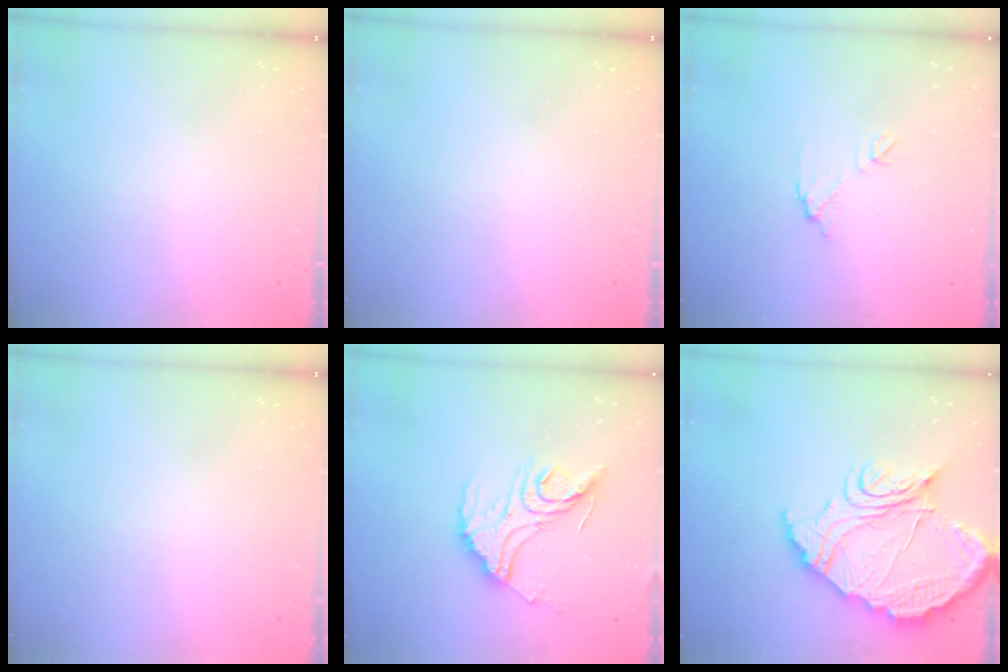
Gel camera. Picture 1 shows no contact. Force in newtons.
{"total": 0.0}
{"total": 6.7, "press": 6.7, "slide": 0.3}
{"total": 0.0}
{"total": 16.3, "press": 16.3, "slide": 1.3}
{"total": 19.5, "press": 19.4, "slide": 2.1}